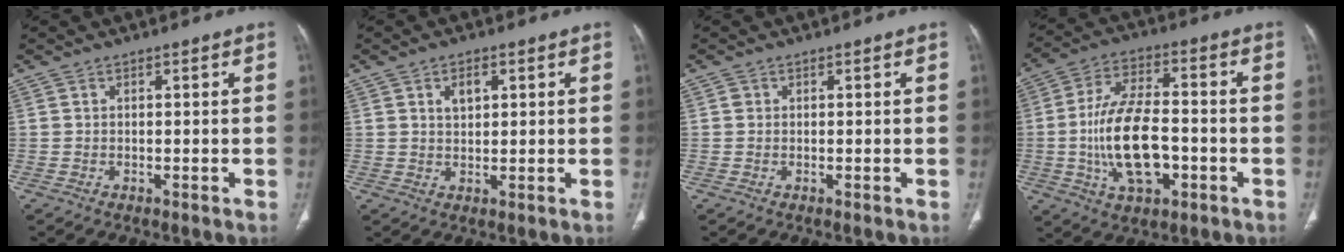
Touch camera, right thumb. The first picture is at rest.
{"total": 3.5, "force": [1.4, 2.0, 2.4], "torque": [-0.035, -0.005, 0.026]}
{"total": 0.6, "force": [0.1, 0.6, 0.2], "torque": [0.002, 0.002, 0.003]}
{"total": 15.8, "force": [-3.0, 8.1, 13.3], "torque": [-0.243, 0.019, -0.048]}